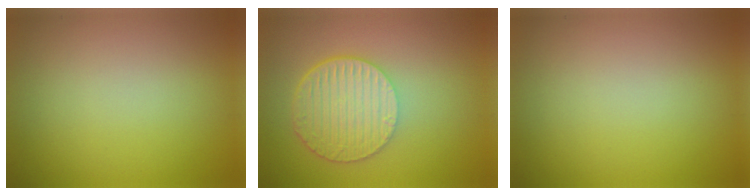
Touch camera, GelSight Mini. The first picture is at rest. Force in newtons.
{"total": 6.5, "press": 4.5, "slide": 4.7}
{"total": 0.0}